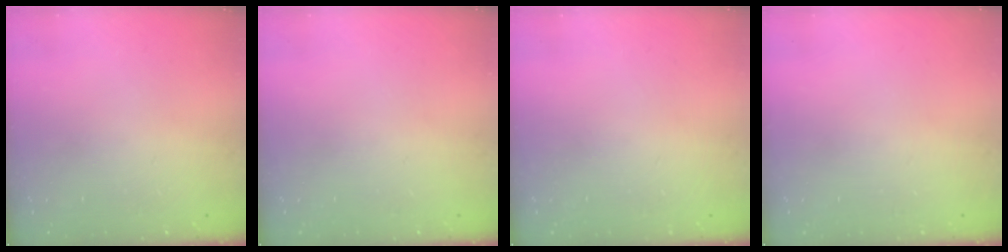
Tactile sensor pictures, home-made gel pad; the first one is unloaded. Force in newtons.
{"total": 0.0}
{"total": 0.0}
{"total": 0.0}